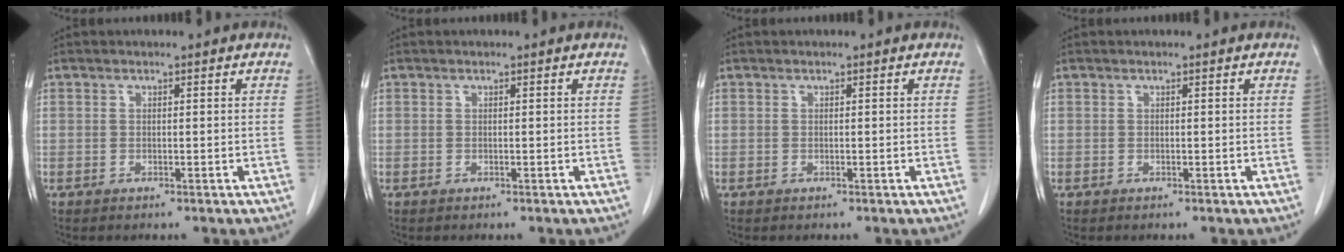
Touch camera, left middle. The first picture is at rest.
{"total": 0.0}
{"total": 0.0}
{"total": 0.0}